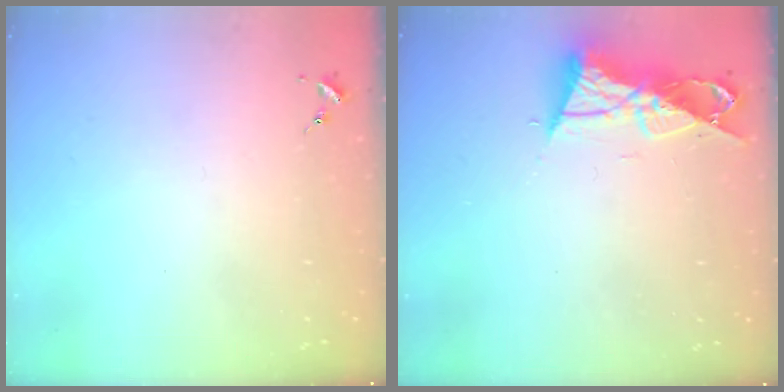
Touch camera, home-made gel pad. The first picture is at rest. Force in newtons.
{"total": 11.5, "press": 11.5, "slide": 0.7}